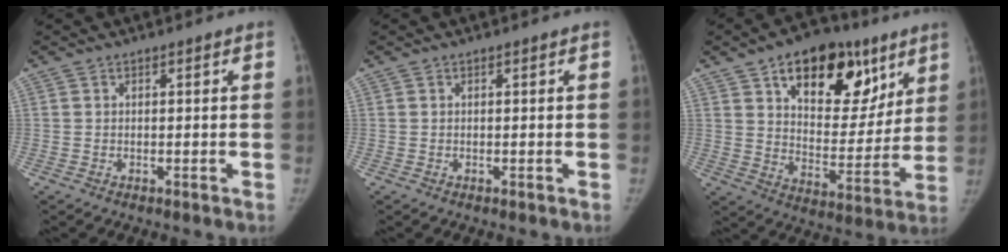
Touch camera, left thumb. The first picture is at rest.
{"total": 0.0}
{"total": 22.3, "force": [11.7, 12.7, 14.1], "torque": [-0.149, -0.035, 0.178]}